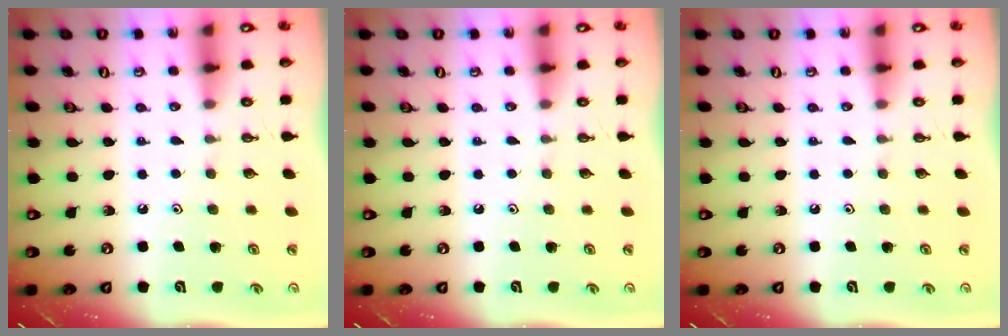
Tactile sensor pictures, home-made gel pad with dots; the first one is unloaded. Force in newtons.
{"total": 0.0}
{"total": 0.0}